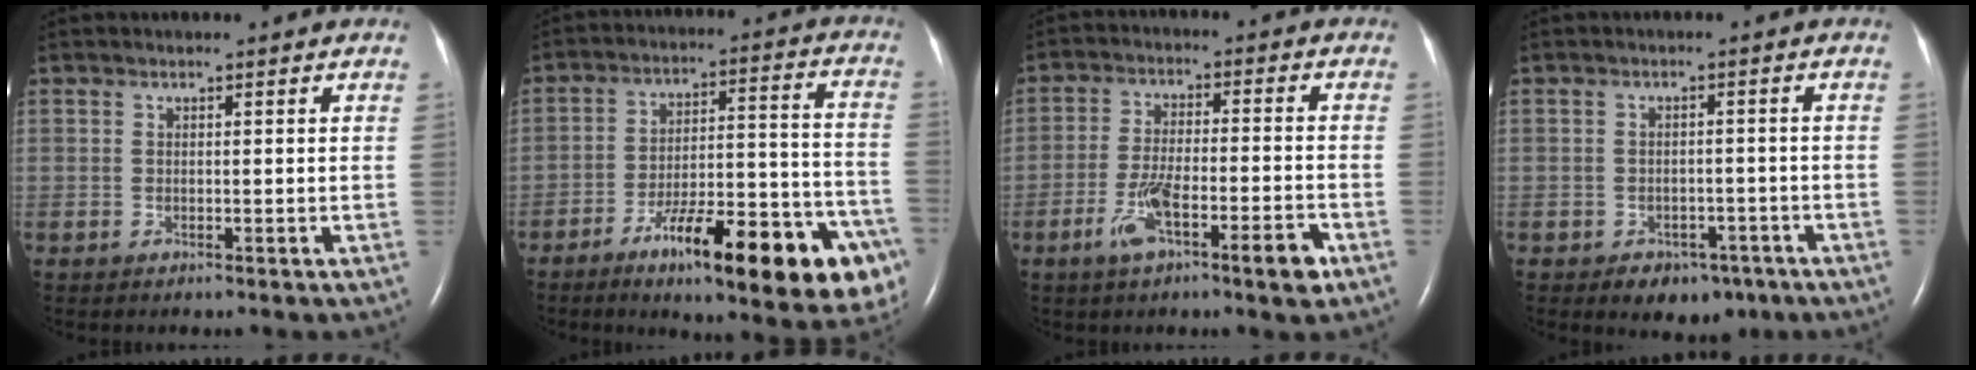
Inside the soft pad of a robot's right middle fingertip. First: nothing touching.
{"total": 22.3, "force": [-12.3, 4.8, 18.0], "torque": [-0.173, 0.031, -0.172]}
{"total": 9.2, "force": [-4.7, 1.5, 7.7], "torque": [-0.143, -0.002, -0.077]}
{"total": 5.0, "force": [-3.1, 3.3, 2.1], "torque": [-0.027, 0.008, -0.033]}